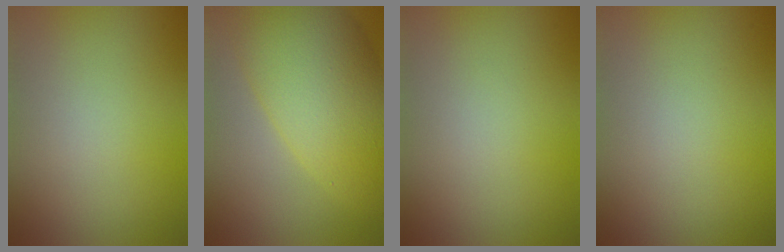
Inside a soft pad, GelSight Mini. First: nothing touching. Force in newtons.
{"total": 10.3, "press": 10.3, "slide": 0.4}
{"total": 0.0}
{"total": 0.0}